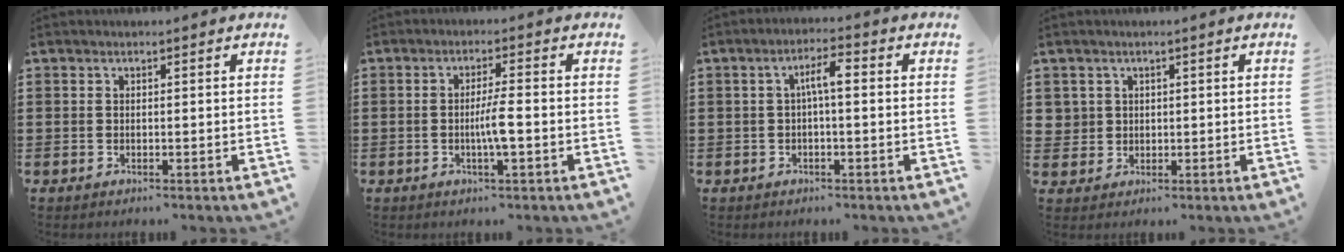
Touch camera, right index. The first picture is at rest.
{"total": 4.0, "force": [-0.9, 0.3, 3.9], "torque": [-0.076, -0.005, -0.020]}
{"total": 3.8, "force": [0.0, 0.8, 3.7], "torque": [-0.070, 0.013, -0.006]}
{"total": 2.2, "force": [0.8, 2.1, 0.2], "torque": [-0.014, 0.010, 0.014]}